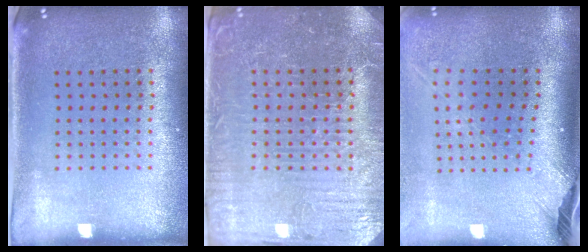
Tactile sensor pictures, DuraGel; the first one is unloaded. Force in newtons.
{"total": 3.9, "press": 3.8, "slide": 0.8}
{"total": 2.6, "press": 1.8, "slide": 1.8}